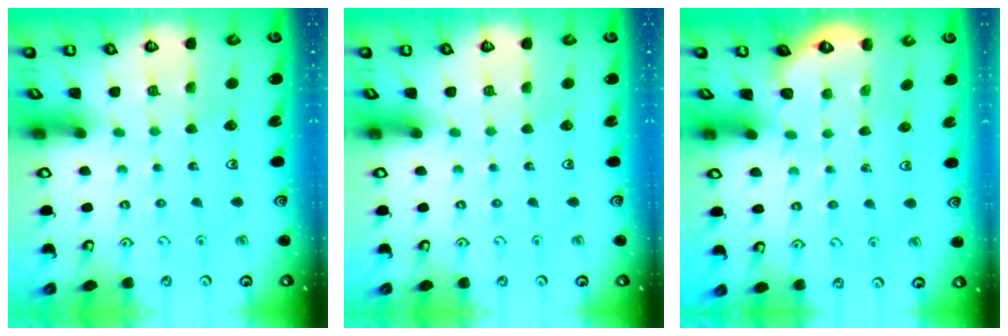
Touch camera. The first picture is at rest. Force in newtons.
{"total": 0.0}
{"total": 2.4, "press": 2.3, "slide": 0.7}